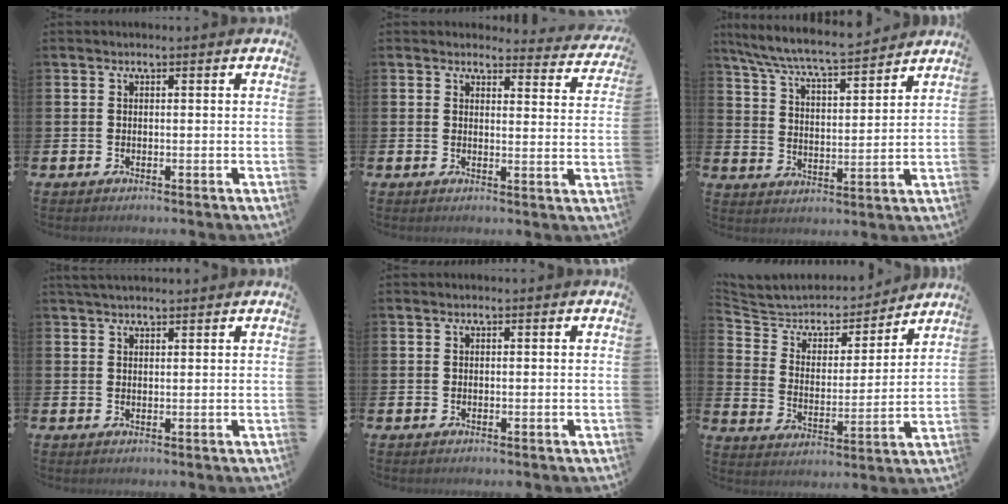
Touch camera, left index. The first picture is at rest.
{"total": 2.9, "force": [2.7, 0.8, 0.1], "torque": [-0.001, -0.022, 0.045]}
{"total": 7.5, "force": [7.2, 0.2, 2.1], "torque": [-0.068, -0.050, 0.125]}
{"total": 2.1, "force": [1.9, 0.4, 0.6], "torque": [-0.013, -0.002, 0.035]}
{"total": 0.0}
{"total": 6.1, "force": [5.6, 2.3, 0.5], "torque": [-0.046, -0.049, 0.092]}